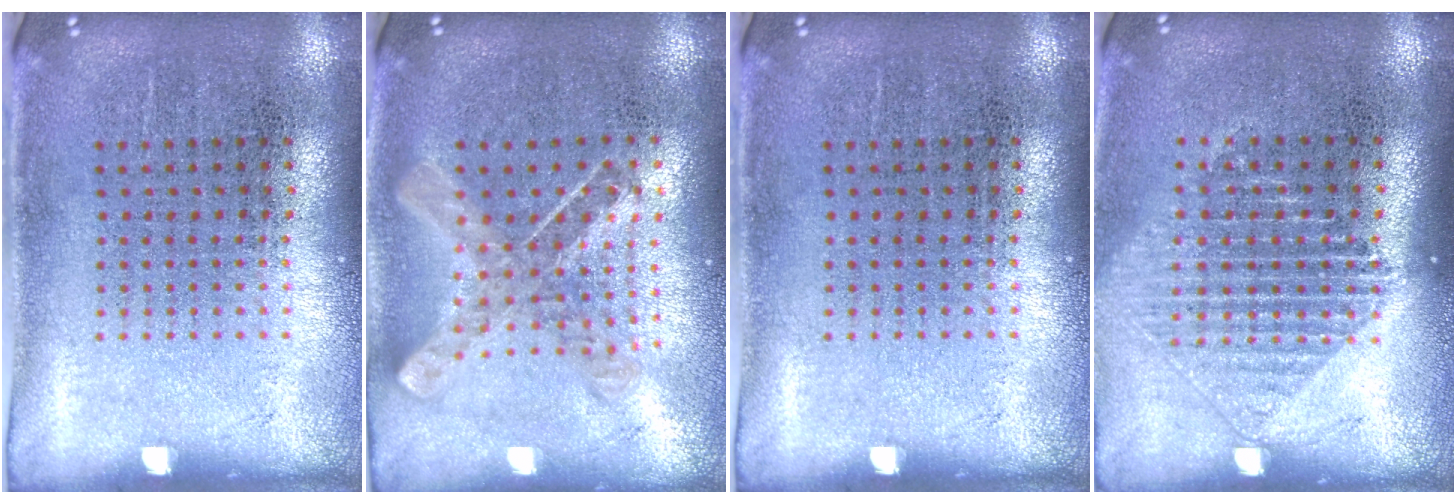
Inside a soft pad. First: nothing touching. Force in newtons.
{"total": 0.9, "press": 0.9, "slide": 0.2}
{"total": 0.0}
{"total": 1.3, "press": 1.2, "slide": 0.5}